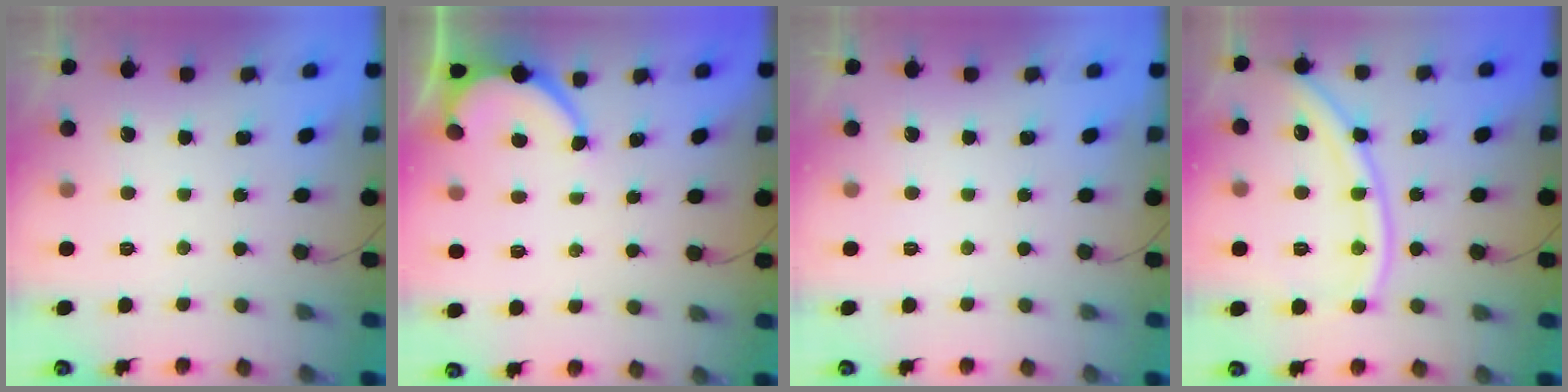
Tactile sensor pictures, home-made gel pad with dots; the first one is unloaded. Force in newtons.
{"total": 4.3, "press": 4.2, "slide": 0.4}
{"total": 0.0}
{"total": 12.8, "press": 12.7, "slide": 1.4}